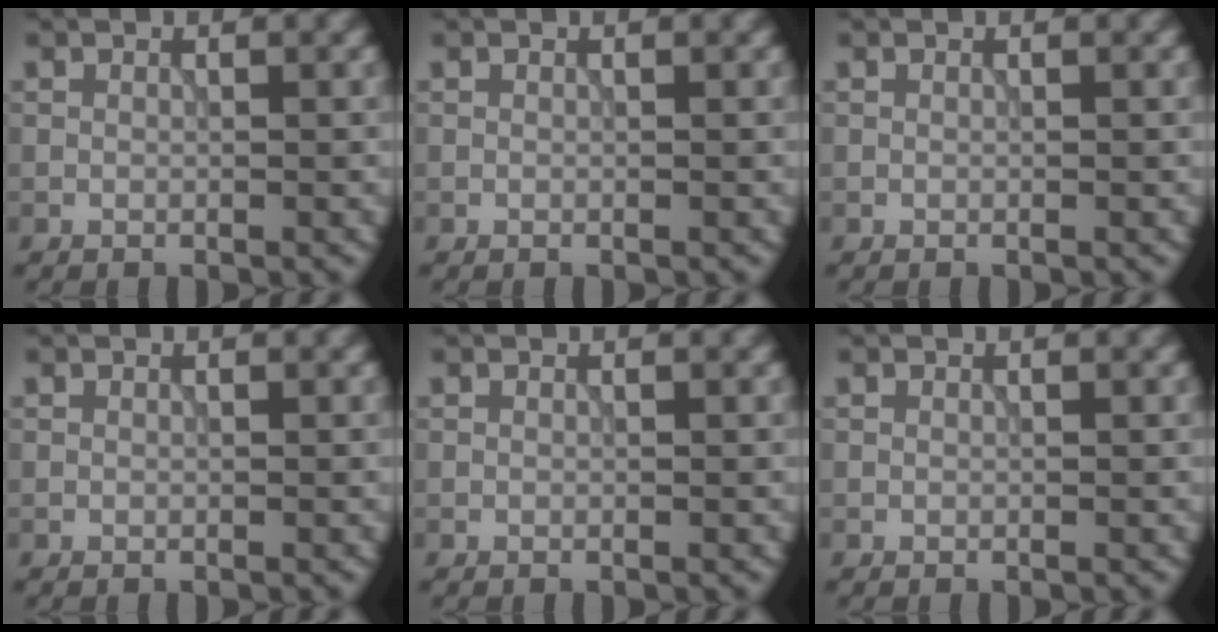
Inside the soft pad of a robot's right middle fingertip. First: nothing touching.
{"total": 0.0}
{"total": 0.0}
{"total": 0.0}
{"total": 0.0}
{"total": 0.0}